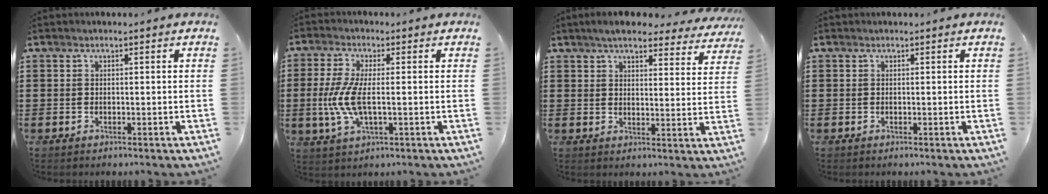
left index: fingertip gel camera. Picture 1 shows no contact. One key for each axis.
{"total": 6.9, "fx": -0.7, "fy": 2.5, "fz": 6.4, "tx": -0.156, "ty": -0.011, "tz": -0.023}
{"total": 5.6, "fx": 5.1, "fy": 1.1, "fz": 2.1, "tx": -0.051, "ty": -0.014, "tz": 0.089}
{"total": 0.0}